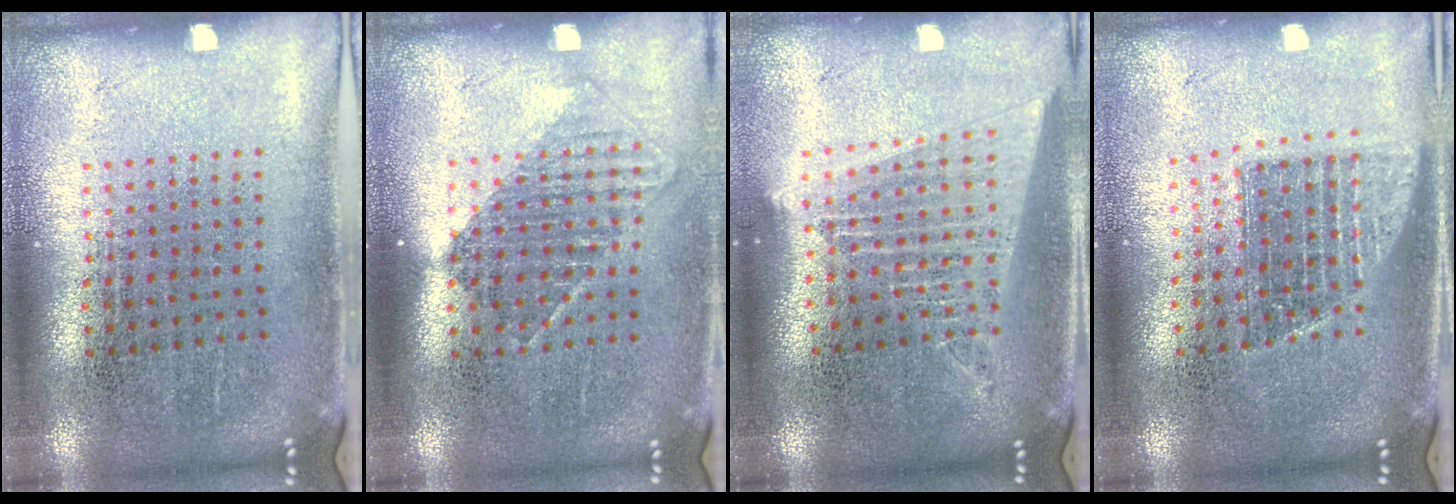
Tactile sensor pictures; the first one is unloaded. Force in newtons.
{"total": 1.3, "press": 1.1, "slide": 0.7}
{"total": 1.8, "press": 1.5, "slide": 0.9}
{"total": 1.3, "press": 1.1, "slide": 0.7}